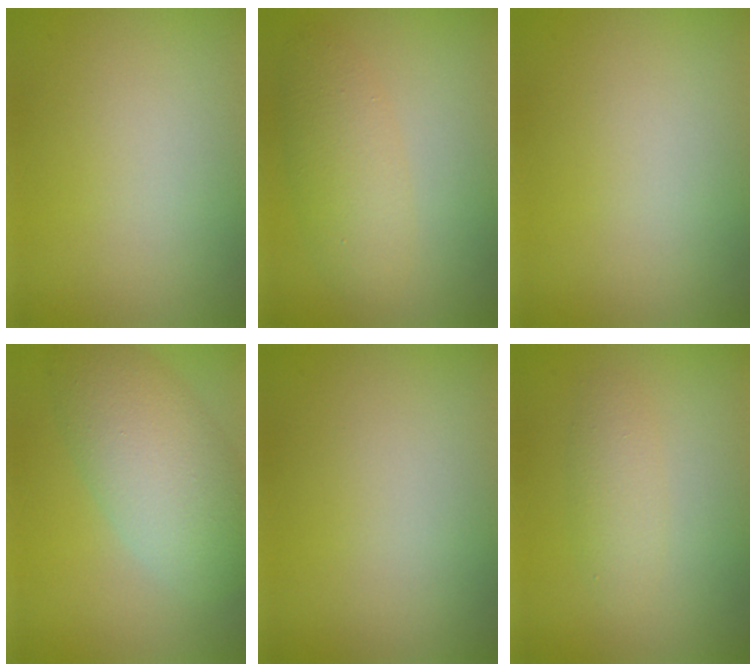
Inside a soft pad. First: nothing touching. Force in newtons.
{"total": 3.4, "press": 3.4, "slide": 0.1}
{"total": 0.0}
{"total": 6.7, "press": 6.7, "slide": 0.4}
{"total": 0.0}
{"total": 1.9, "press": 1.9, "slide": 0.0}